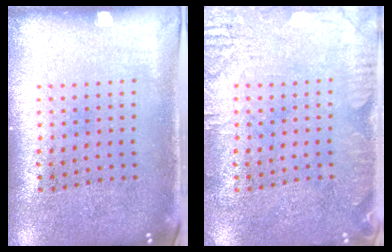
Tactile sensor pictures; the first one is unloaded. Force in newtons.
{"total": 2.8, "press": 2.7, "slide": 0.4}